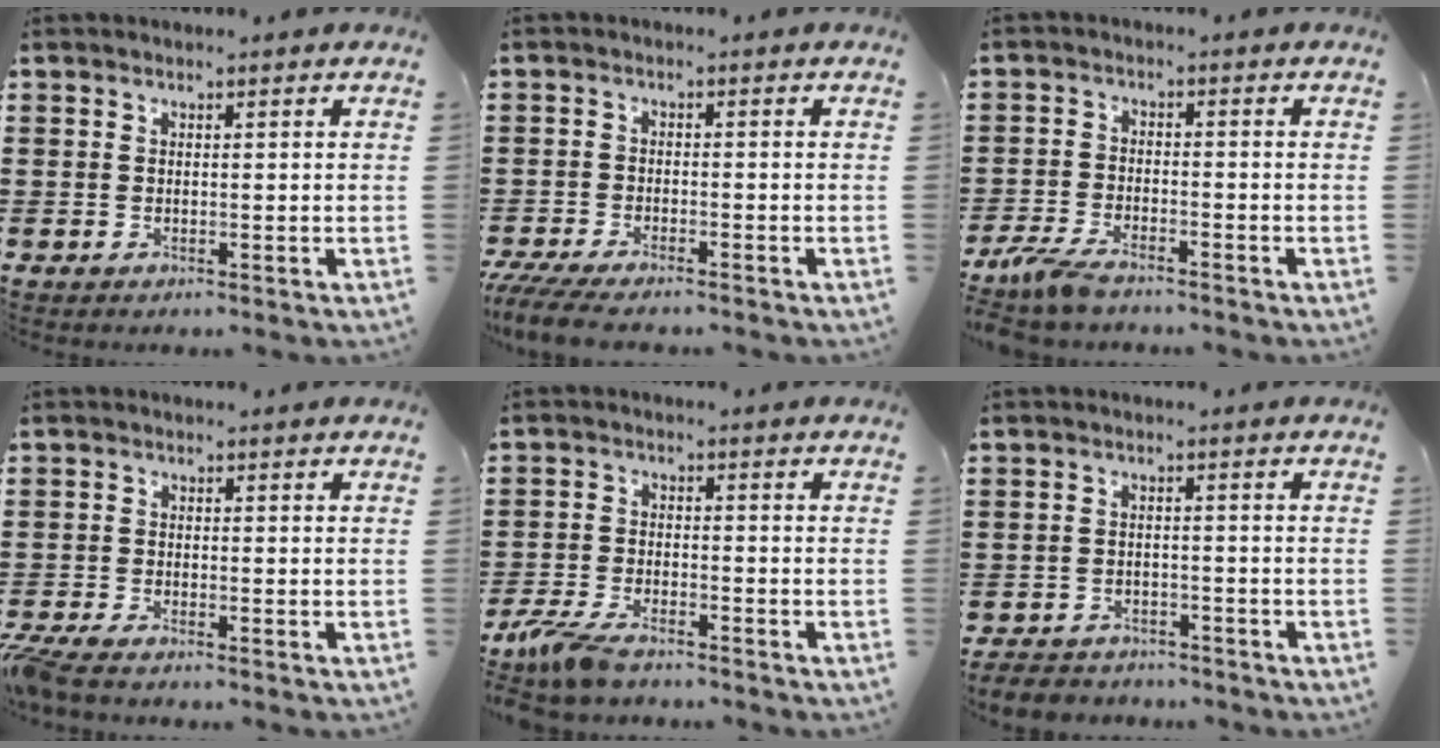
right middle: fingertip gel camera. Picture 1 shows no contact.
{"total": 4.1, "force": [-3.8, 0.2, 1.6], "torque": [-0.047, -0.016, -0.078]}
{"total": 4.3, "force": [-3.7, 0.9, 1.9], "torque": [-0.061, -0.007, -0.080]}
{"total": 2.6, "force": [-2.4, 0.0, 1.0], "torque": [-0.031, -0.004, -0.052]}
{"total": 5.1, "force": [-4.3, 1.3, 2.5], "torque": [-0.075, -0.009, -0.090]}
{"total": 3.1, "force": [-3.0, 0.7, 0.3], "torque": [-0.017, -0.003, -0.066]}